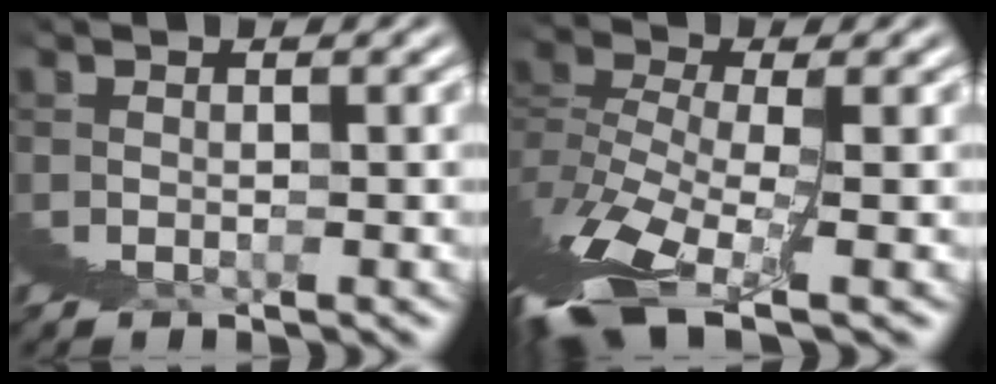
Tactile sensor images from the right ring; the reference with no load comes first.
{"total": 3.1, "force": [0.3, -0.2, 3.0], "torque": [-0.053, -0.003, 0.011]}